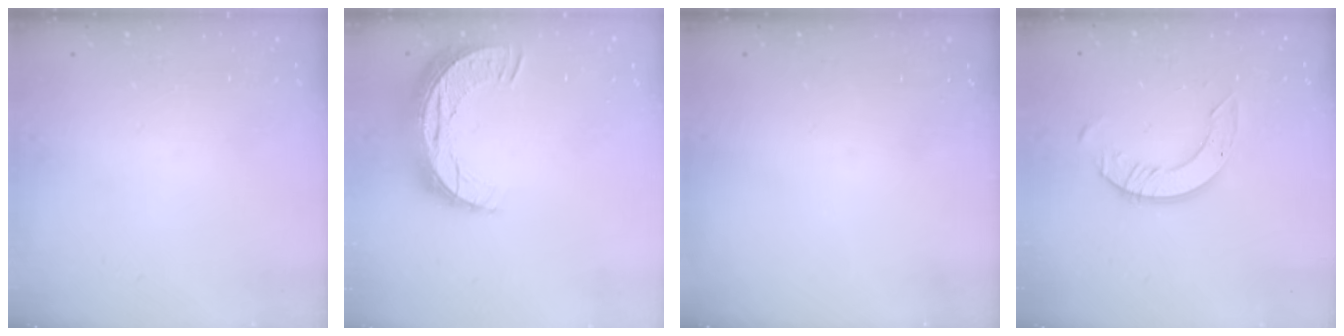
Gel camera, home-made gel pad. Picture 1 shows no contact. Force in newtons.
{"total": 10.9, "press": 10.9, "slide": 0.7}
{"total": 0.0}
{"total": 6.9, "press": 6.8, "slide": 0.7}